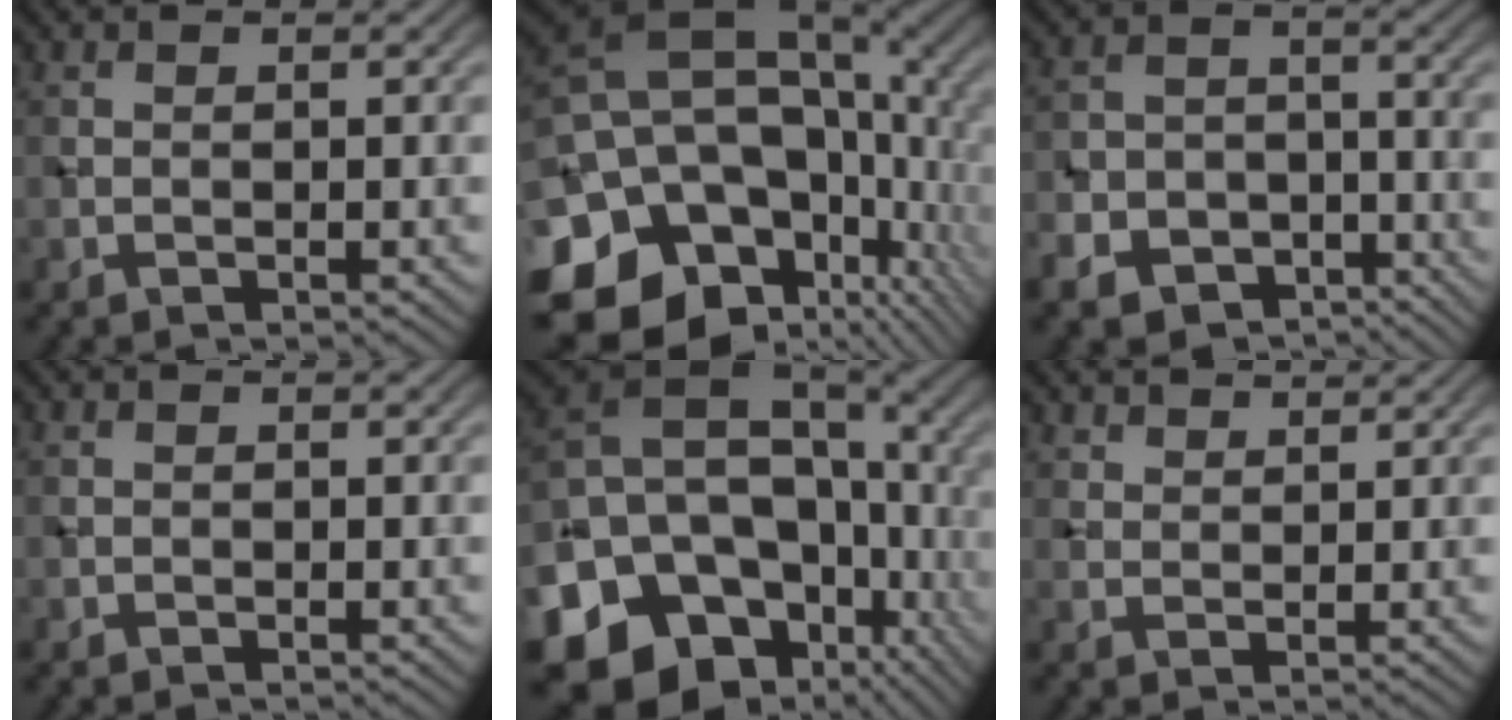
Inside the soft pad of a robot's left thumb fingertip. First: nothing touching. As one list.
[{"total": 20.4, "force": [-4.1, 15.4, 12.8], "torque": [-0.271, 0.000, -0.046]}, {"total": 10.3, "force": [-6.9, 7.1, 2.9], "torque": [-0.075, -0.028, -0.117]}, {"total": 0.0}, {"total": 20.4, "force": [-5.0, 15.7, 12.0], "torque": [-0.281, -0.030, -0.045]}, {"total": 3.0, "force": [2.6, 1.1, 0.9], "torque": [-0.021, -0.006, 0.060]}]